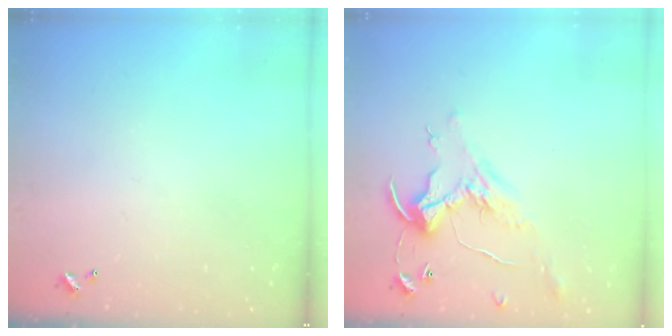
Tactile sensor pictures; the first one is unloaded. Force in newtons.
{"total": 1.0, "press": 0.9, "slide": 0.5}